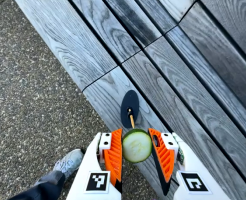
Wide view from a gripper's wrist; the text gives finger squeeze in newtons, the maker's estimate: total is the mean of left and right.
{"total": 12.9, "left": 13.0, "right": 12.8}